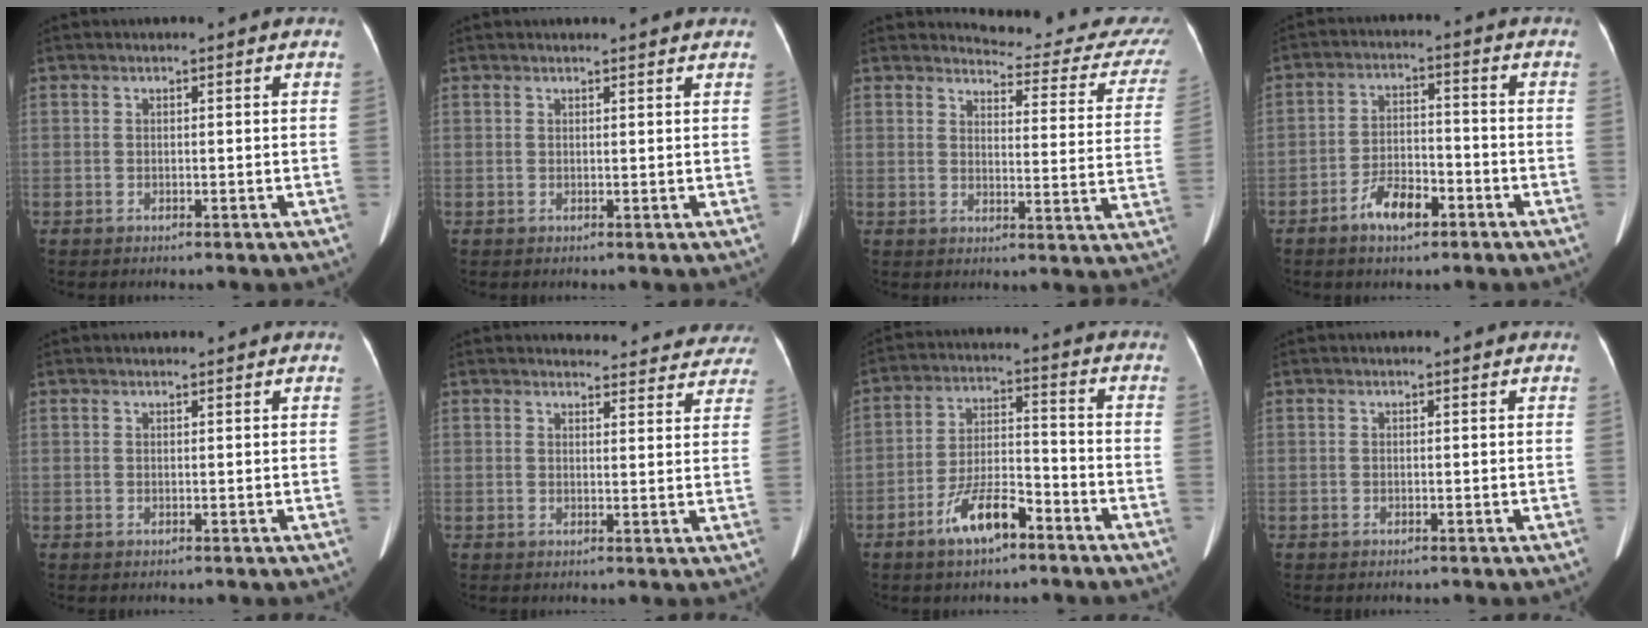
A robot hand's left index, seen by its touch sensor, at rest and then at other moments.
{"total": 3.6, "force": [3.5, 0.5, 0.9], "torque": [-0.014, 0.012, 0.036]}
{"total": 16.2, "force": [15.7, 2.4, 3.5], "torque": [-0.021, -0.086, 0.152]}
{"total": 6.2, "force": [-3.8, 2.5, 4.2], "torque": [-0.084, 0.005, -0.065]}
{"total": 1.1, "force": [1.1, 0.1, 0.2], "torque": [-0.008, 0.013, 0.016]}
{"total": 15.8, "force": [15.1, 4.3, 2.1], "torque": [0.009, -0.026, 0.150]}
{"total": 8.6, "force": [-5.5, 2.6, 6.1], "torque": [-0.122, 0.004, -0.099]}
{"total": 0.0}